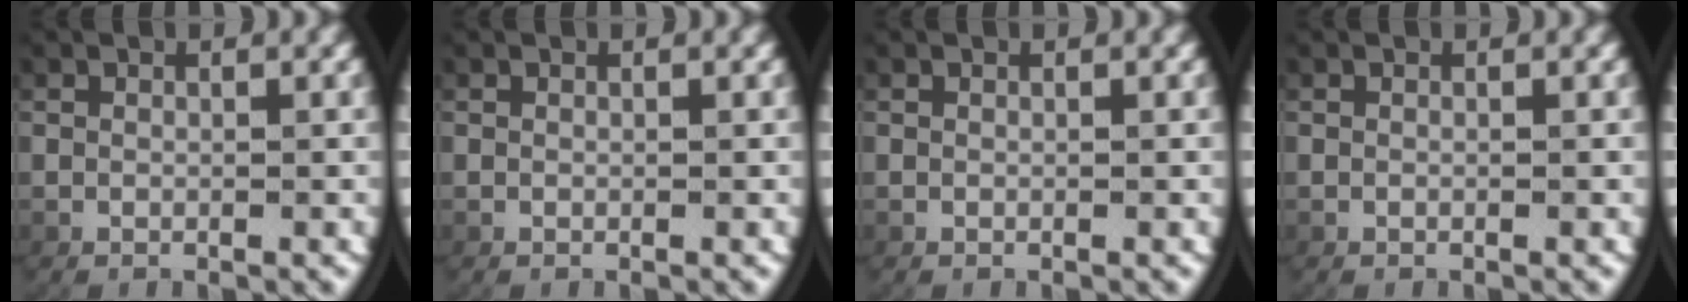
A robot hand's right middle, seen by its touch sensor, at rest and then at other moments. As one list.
[{"total": 0.0}, {"total": 0.0}, {"total": 0.0}]